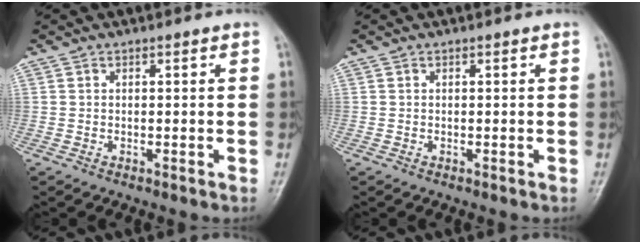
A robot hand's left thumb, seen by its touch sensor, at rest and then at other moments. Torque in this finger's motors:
{"motor_torque": [-0.01, 0.01, -0.08, -0.09, 0.00]}